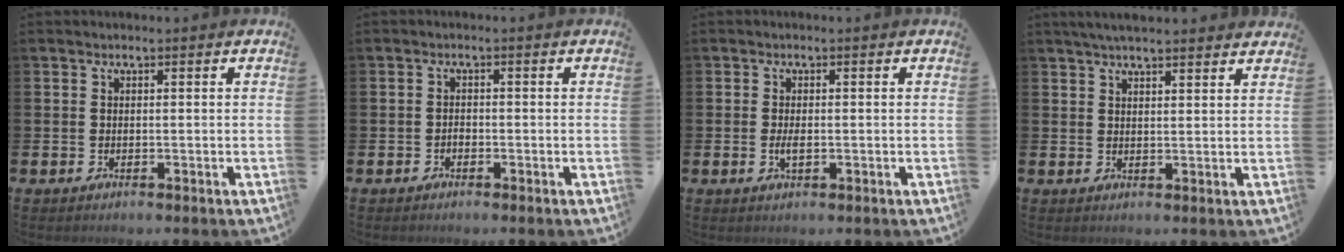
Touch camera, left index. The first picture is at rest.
{"total": 0.9, "force": [-0.7, 0.5, 0.3], "torque": [0.001, -0.004, -0.015]}
{"total": 1.8, "force": [-0.2, 0.7, 1.6], "torque": [-0.023, -0.003, -0.005]}
{"total": 3.5, "force": [3.3, 0.2, 1.1], "torque": [-0.029, -0.008, 0.061]}